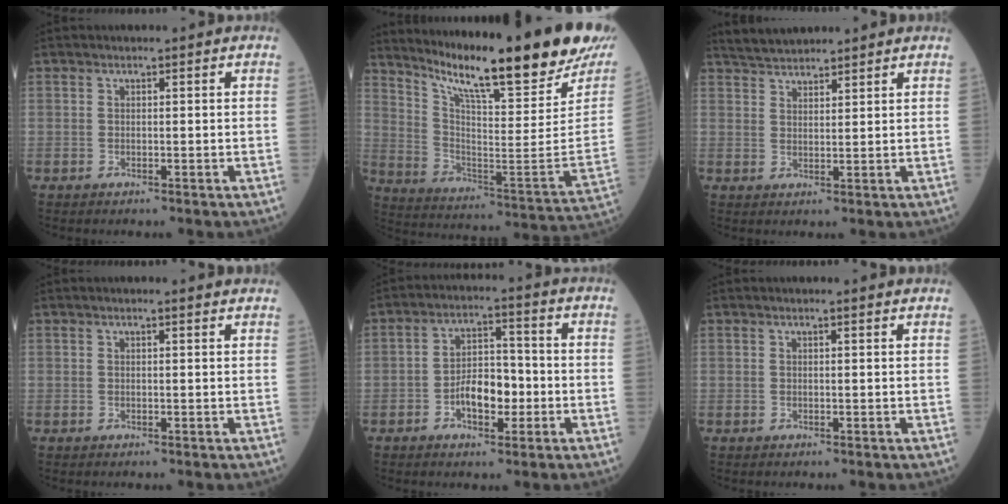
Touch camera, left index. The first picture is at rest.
{"total": 24.1, "force": [19.5, 0.6, 14.1], "torque": [-0.239, -0.065, 0.294]}
{"total": 5.3, "force": [5.0, 0.9, 1.4], "torque": [-0.033, 0.028, 0.093]}
{"total": 1.6, "force": [1.4, 0.0, 0.8], "torque": [-0.015, 0.008, 0.012]}
{"total": 6.7, "force": [-2.1, 3.4, 5.4], "torque": [-0.102, 0.014, -0.035]}
{"total": 1.2, "force": [1.0, -0.1, 0.7], "torque": [-0.014, 0.006, 0.014]}